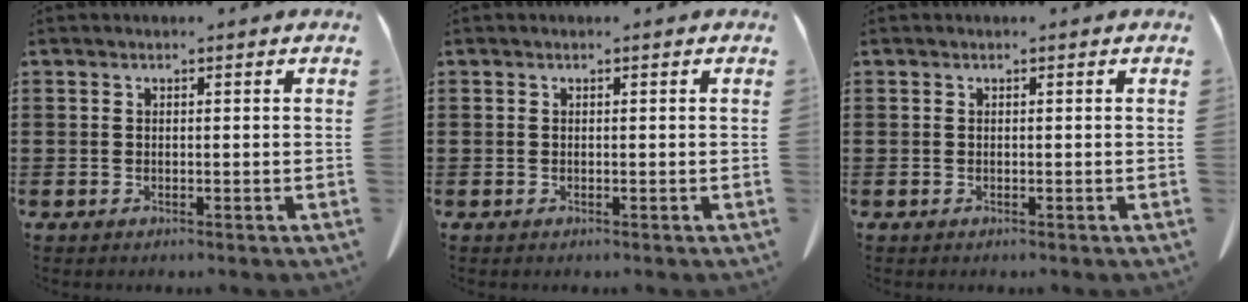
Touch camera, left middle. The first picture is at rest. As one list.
[{"total": 0.0}, {"total": 0.0}]